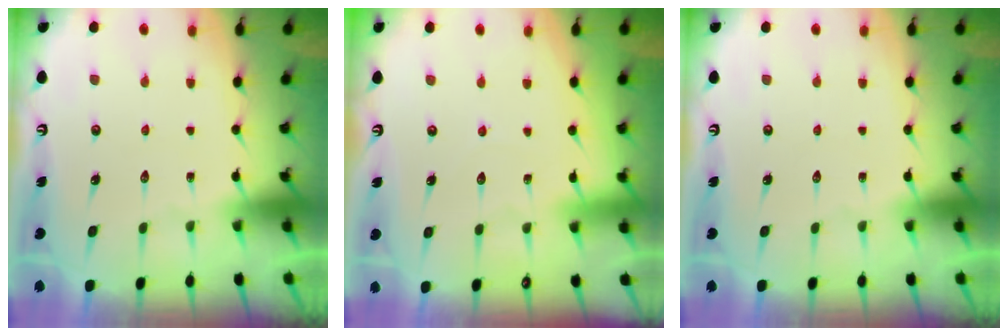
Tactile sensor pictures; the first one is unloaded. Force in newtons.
{"total": 3.2, "press": 3.2, "slide": 0.3}
{"total": 0.0}